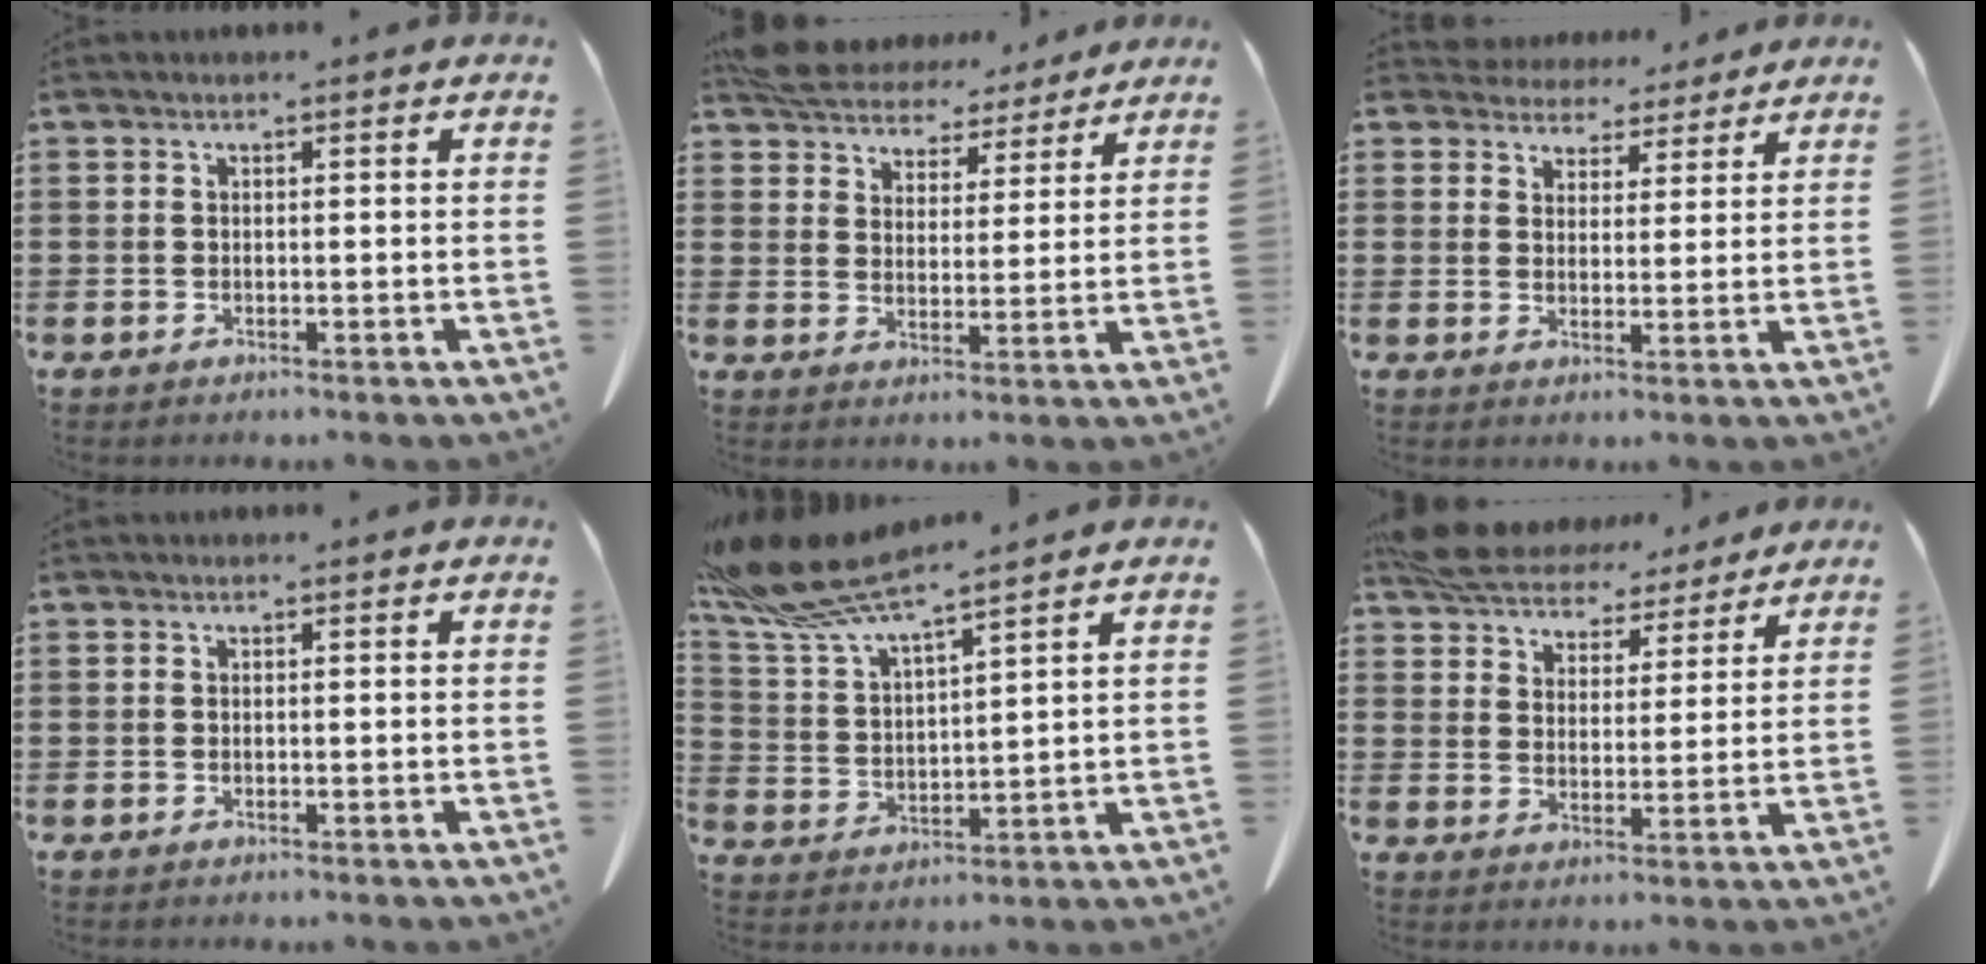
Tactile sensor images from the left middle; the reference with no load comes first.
{"total": 6.4, "force": [6.2, 1.6, 0.9], "torque": [-0.050, -0.025, 0.114]}
{"total": 4.1, "force": [3.8, 1.4, -0.3], "torque": [-0.013, -0.013, 0.073]}
{"total": 0.0}
{"total": 10.3, "force": [8.6, 1.0, 5.5], "torque": [-0.155, -0.049, 0.148]}
{"total": 7.0, "force": [6.6, 1.8, 1.5], "torque": [-0.062, -0.025, 0.123]}